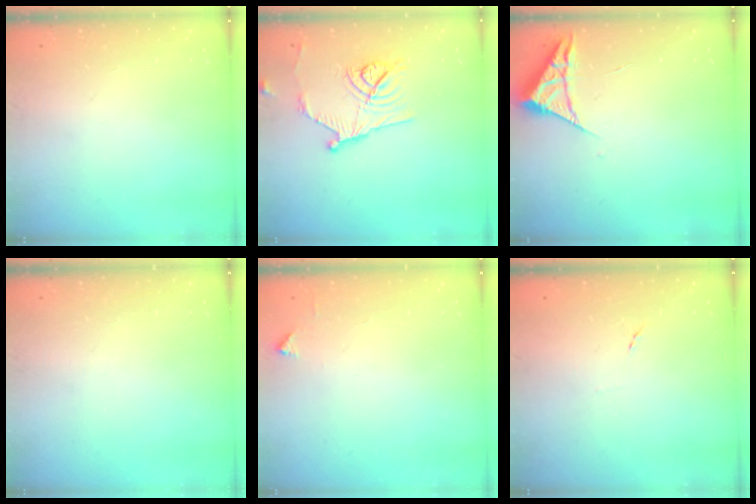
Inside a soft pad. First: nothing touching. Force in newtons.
{"total": 13.6, "press": 13.4, "slide": 2.4}
{"total": 4.2, "press": 4.2, "slide": 0.5}
{"total": 0.0}
{"total": 2.1, "press": 2.1, "slide": 0.3}
{"total": 4.3, "press": 4.2, "slide": 1.2}